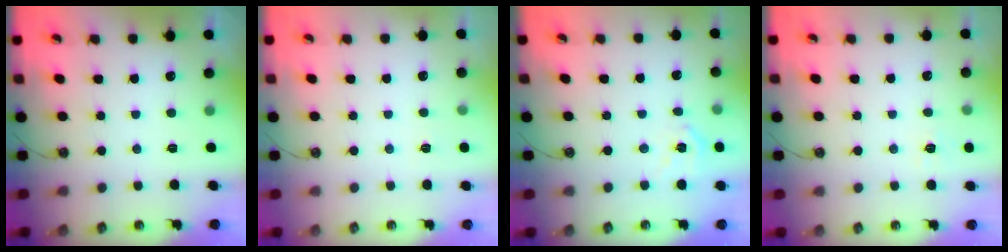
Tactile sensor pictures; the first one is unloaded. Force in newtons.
{"total": 2.7, "press": 2.7, "slide": 0.4}
{"total": 7.8, "press": 7.7, "slide": 1.0}
{"total": 5.7, "press": 5.7, "slide": 0.5}